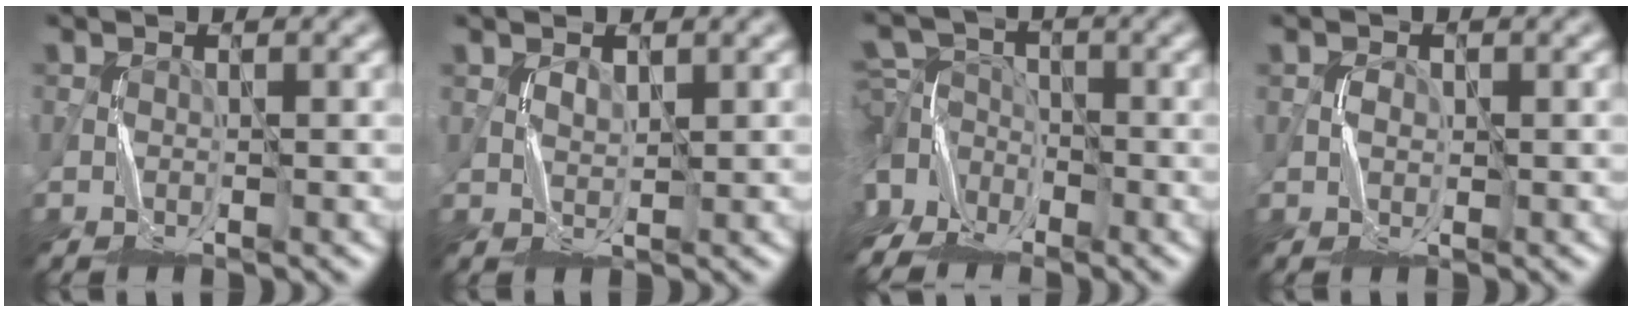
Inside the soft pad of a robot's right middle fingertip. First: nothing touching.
{"total": 1.1, "force": [0.7, 0.6, 0.5], "torque": [-0.011, -0.002, 0.018]}
{"total": 8.6, "force": [-3.7, 7.0, 3.2], "torque": [-0.065, -0.003, -0.090]}
{"total": 0.8, "force": [-0.1, 0.7, 0.2], "torque": [0.000, 0.000, 0.000]}